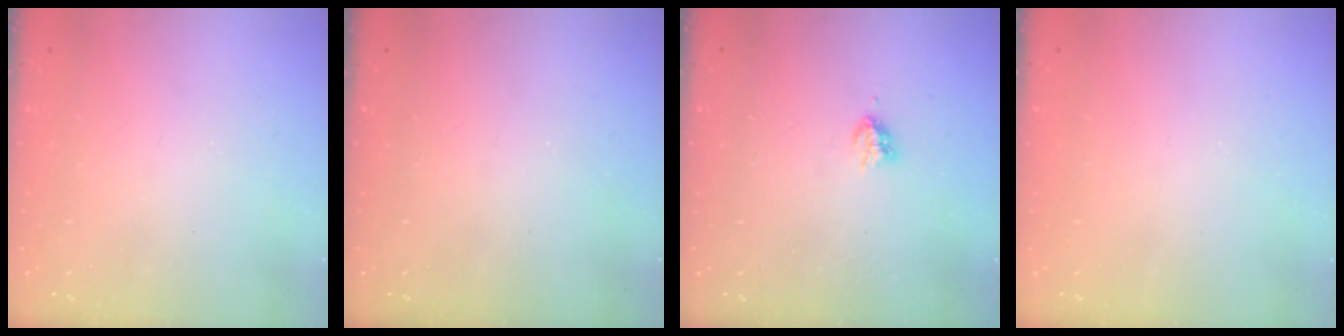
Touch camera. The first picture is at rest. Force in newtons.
{"total": 0.0}
{"total": 2.9, "press": 2.9, "slide": 0.5}
{"total": 0.0}